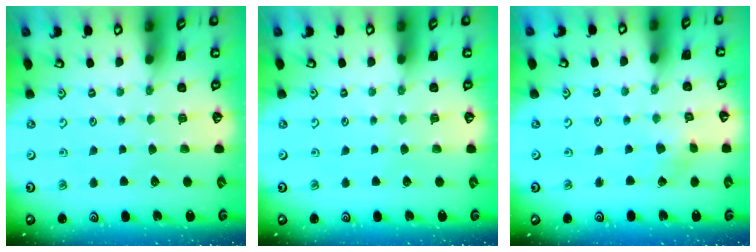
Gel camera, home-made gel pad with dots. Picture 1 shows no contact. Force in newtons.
{"total": 0.0}
{"total": 1.7, "press": 1.6, "slide": 0.2}